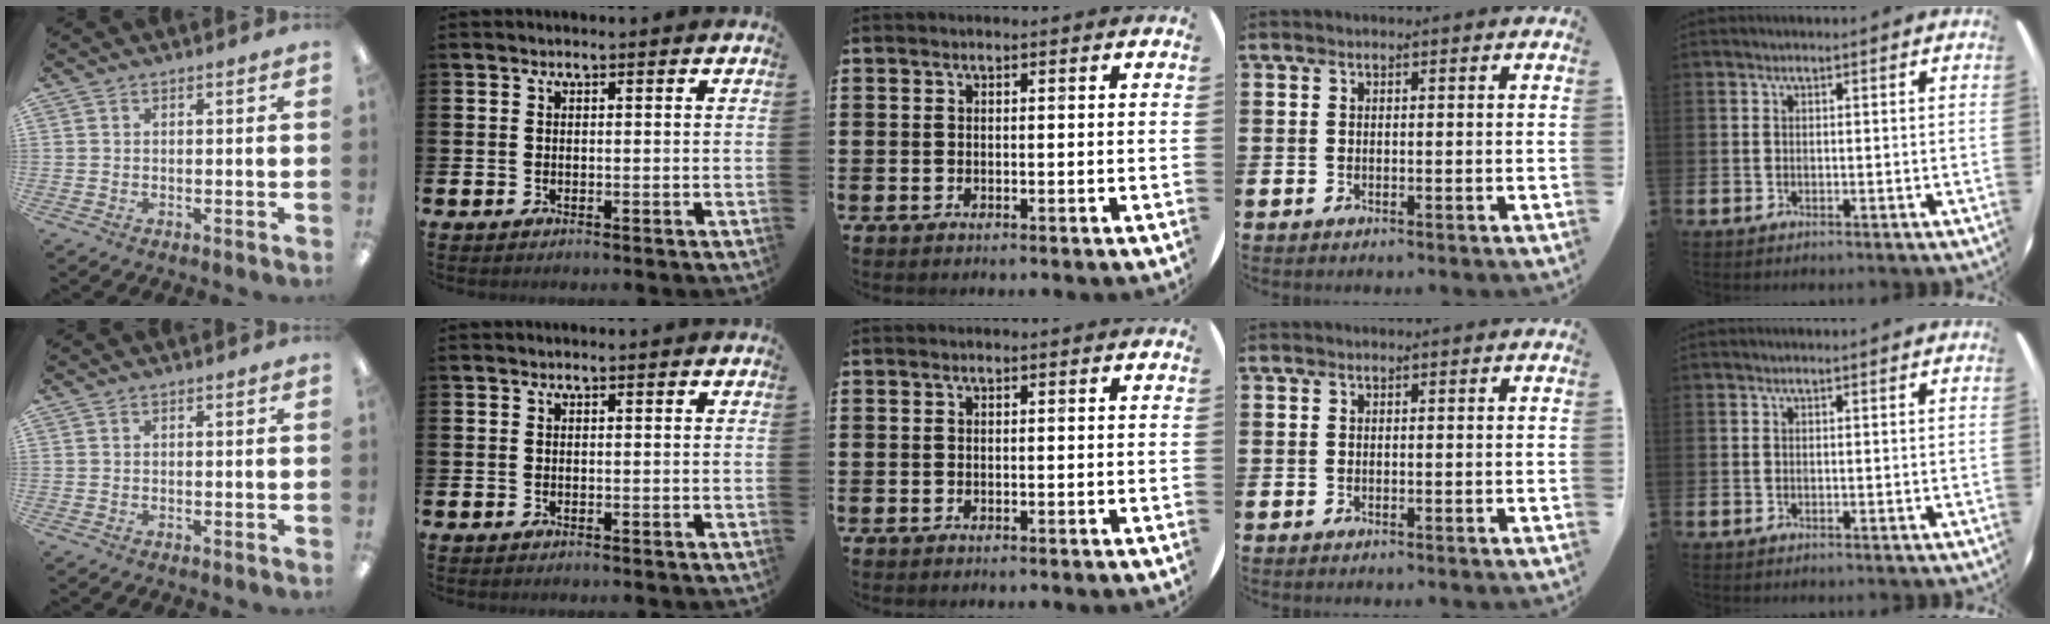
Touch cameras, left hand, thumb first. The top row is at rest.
{}